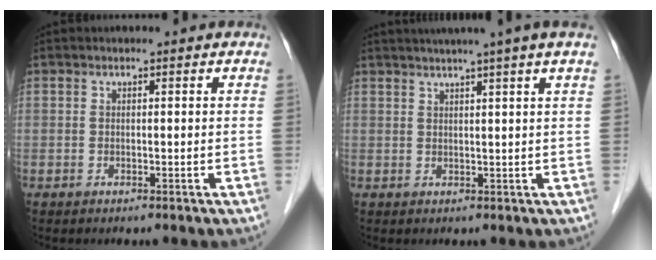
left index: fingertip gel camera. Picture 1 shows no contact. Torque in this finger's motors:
{"motor_torque": [0.38, -0.48, 0.70, 0.16]}